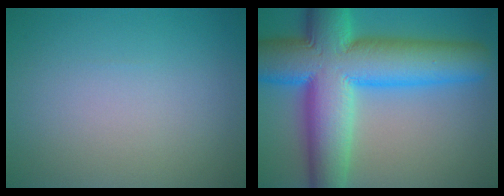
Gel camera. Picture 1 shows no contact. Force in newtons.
{"total": 15.3, "press": 15.3, "slide": 0.3}